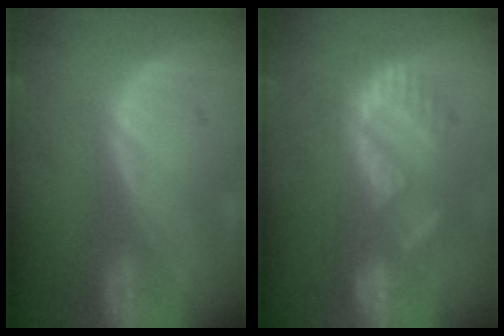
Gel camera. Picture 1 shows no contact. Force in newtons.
{"total": 8.7, "press": 8.5, "slide": 1.7}